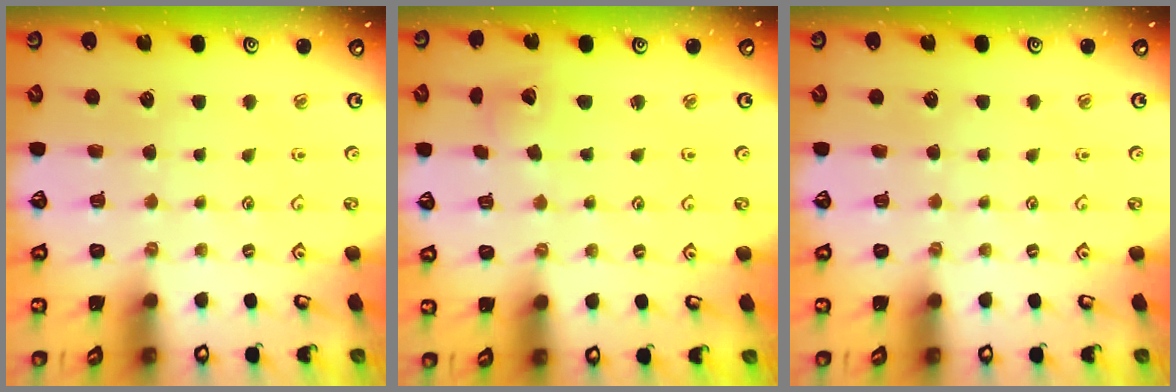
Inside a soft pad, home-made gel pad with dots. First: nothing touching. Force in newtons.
{"total": 2.2, "press": 2.2, "slide": 0.3}
{"total": 0.0}